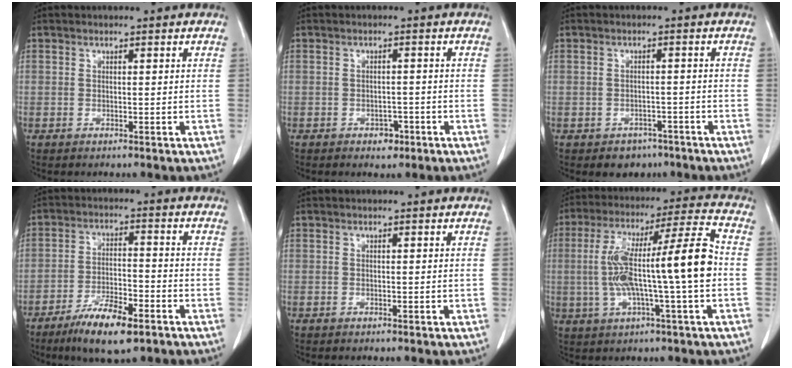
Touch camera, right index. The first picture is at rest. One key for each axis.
{"total": 2.3, "fx": -1.3, "fy": 1.5, "fz": 1.1, "tx": -0.010, "ty": 0.005, "tz": -0.013}
{"total": 3.5, "fx": -2.3, "fy": 2.6, "fz": 0.7, "tx": -0.006, "ty": 0.010, "tz": -0.026}
{"total": 9.3, "fx": -5.9, "fy": 2.1, "fz": 6.8, "tx": -0.126, "ty": -0.012, "tz": -0.100}
{"total": 0.0}
{"total": 15.8, "fx": -1.0, "fy": 0.7, "fz": 15.8, "tx": -0.283, "ty": 0.029, "tz": -0.021}